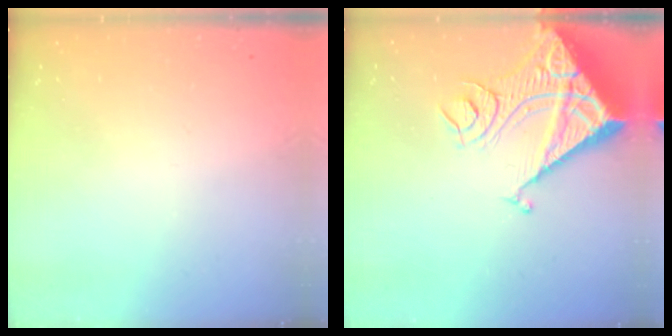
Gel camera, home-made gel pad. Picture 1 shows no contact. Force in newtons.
{"total": 16.7, "press": 16.6, "slide": 2.1}